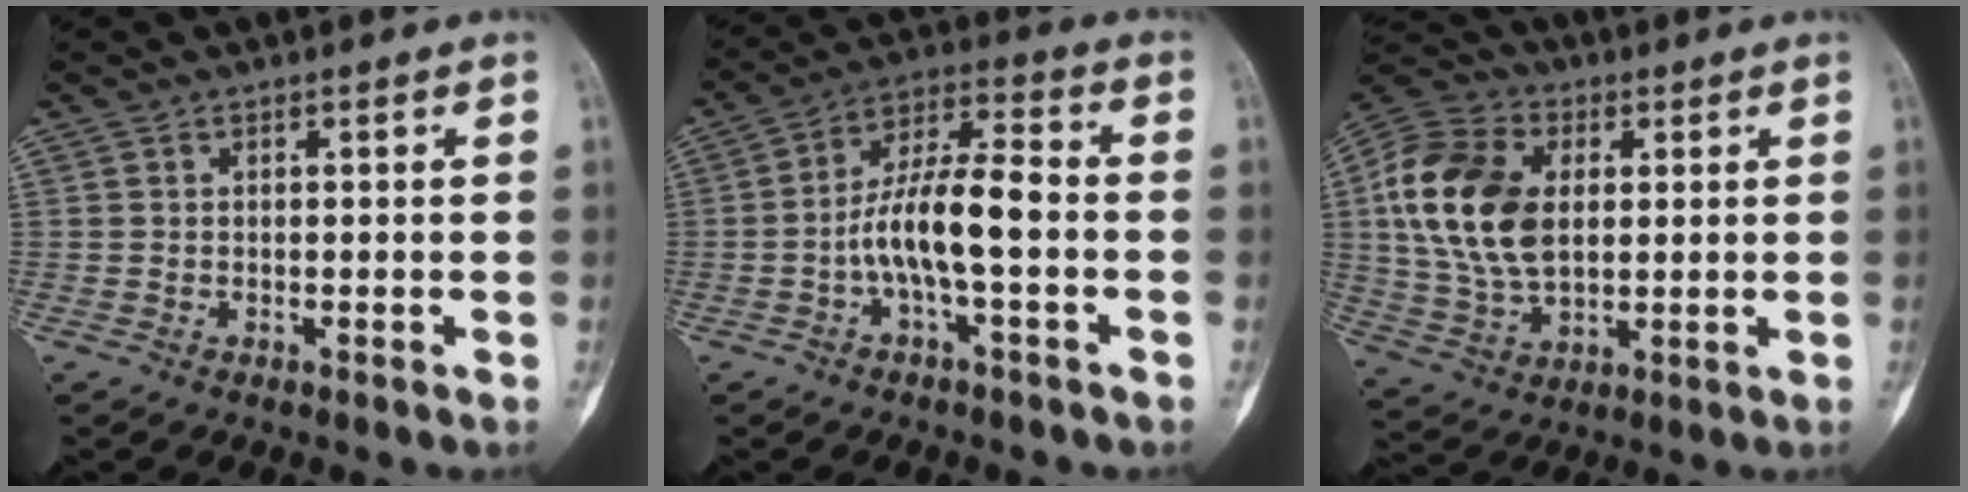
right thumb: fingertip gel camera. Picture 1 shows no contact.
{"total": 11.3, "force": [-2.4, 3.4, 10.5], "torque": [-0.201, 0.042, -0.046]}
{"total": 18.3, "force": [3.0, 11.7, 13.7], "torque": [-0.266, 0.003, 0.053]}